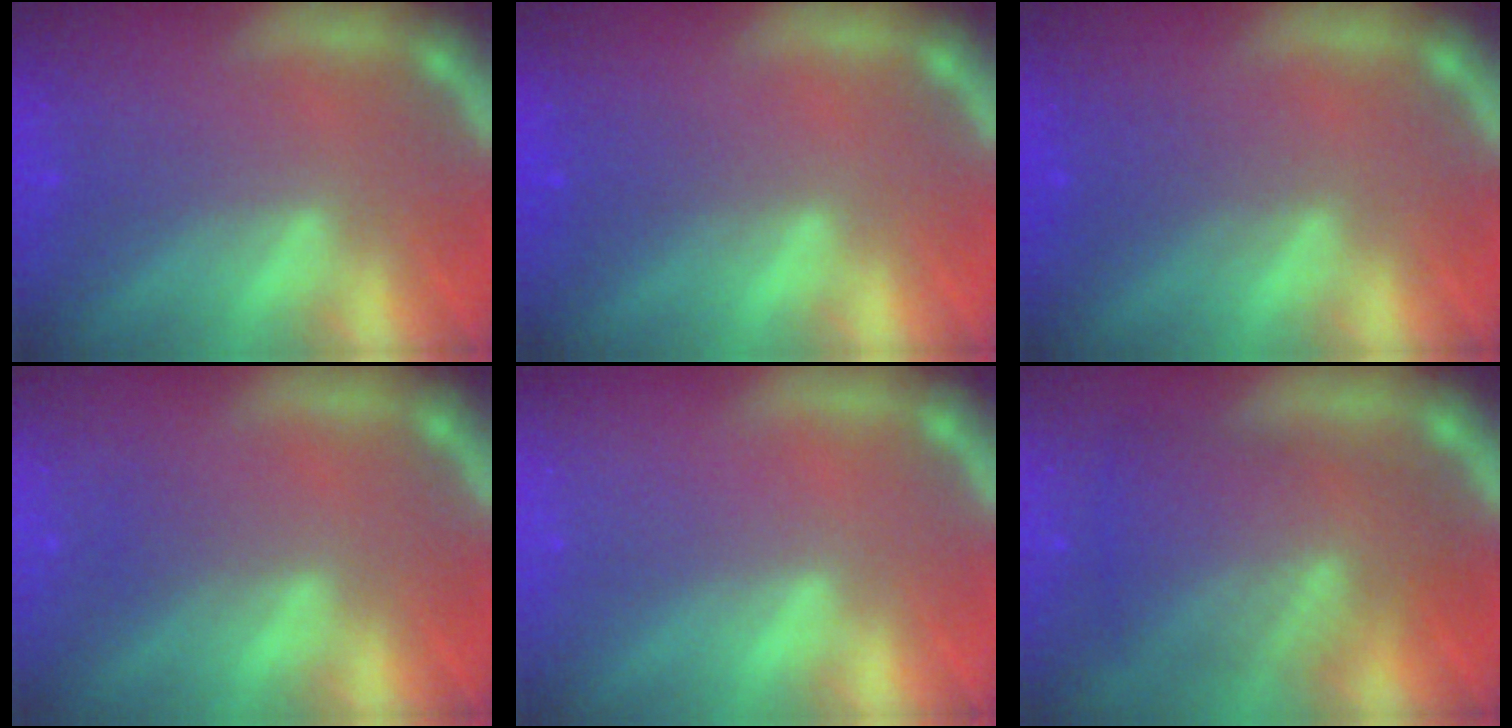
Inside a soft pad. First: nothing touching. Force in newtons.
{"total": 1.5}
{"total": 2.0}
{"total": 1.0}
{"total": 0.0}
{"total": 8.7}